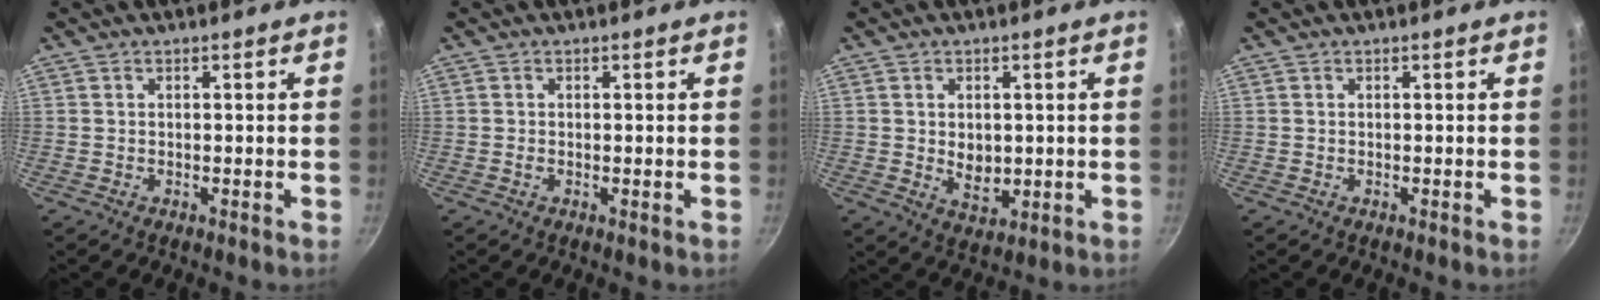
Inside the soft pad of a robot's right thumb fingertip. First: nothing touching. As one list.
[{"total": 0.0}, {"total": 5.2, "force": [0.2, 3.6, 3.8], "torque": [-0.049, -0.014, 0.010]}, {"total": 0.0}]